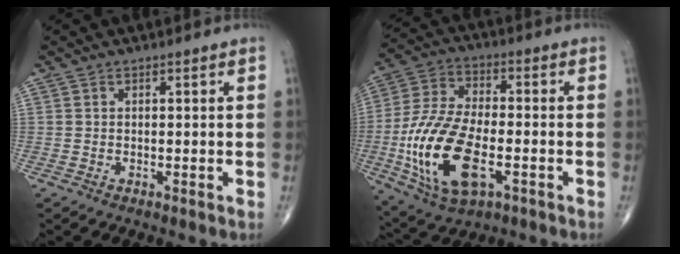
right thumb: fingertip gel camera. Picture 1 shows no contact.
{"total": 19.3, "force": [-5.1, 9.4, 16.0], "torque": [-0.327, 0.011, -0.087]}